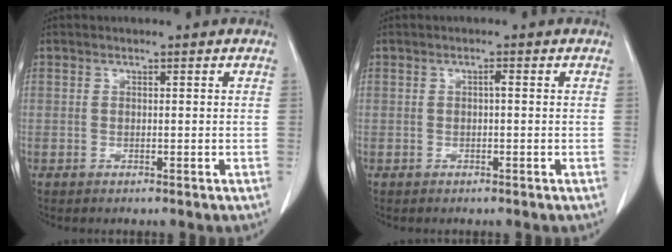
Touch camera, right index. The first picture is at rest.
{"total": 0.7, "force": [0.0, 0.1, 0.7], "torque": [-0.012, 0.002, 0.000]}